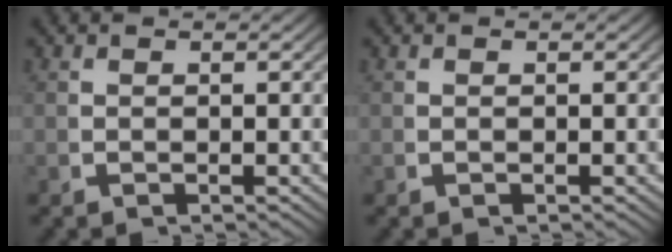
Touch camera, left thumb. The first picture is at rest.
{"total": 0.0}